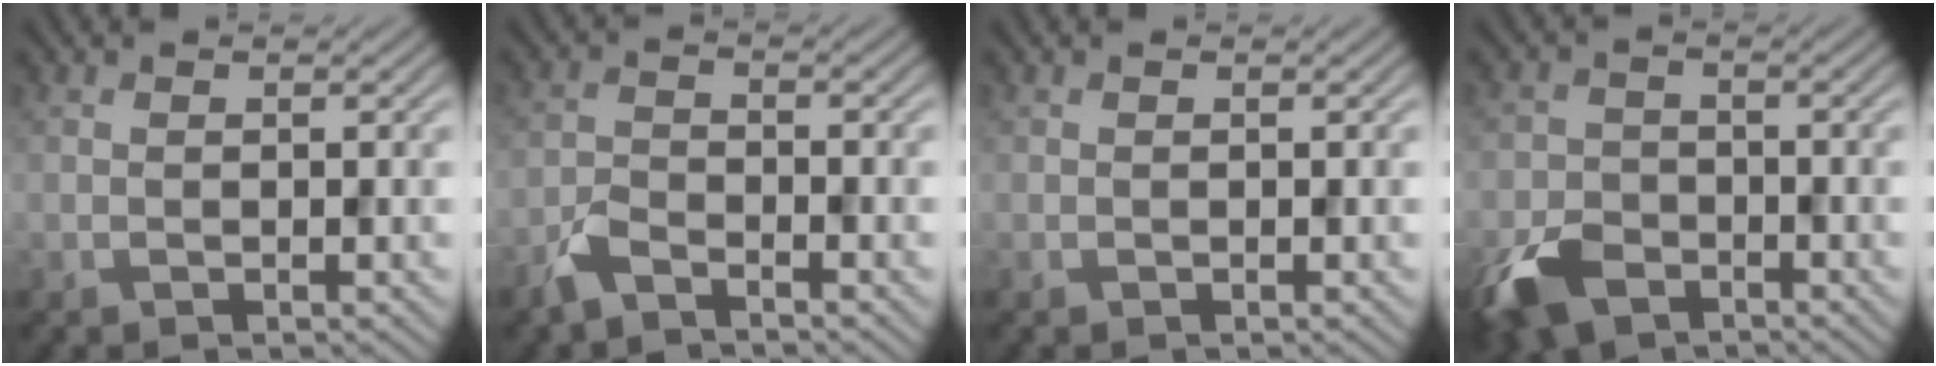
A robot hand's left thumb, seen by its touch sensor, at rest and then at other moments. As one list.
[{"total": 3.1, "force": [-2.5, 1.0, 1.5], "torque": [-0.037, -0.002, -0.064]}, {"total": 0.0}, {"total": 6.4, "force": [-4.2, 3.7, 3.1], "torque": [-0.076, -0.009, -0.088]}]